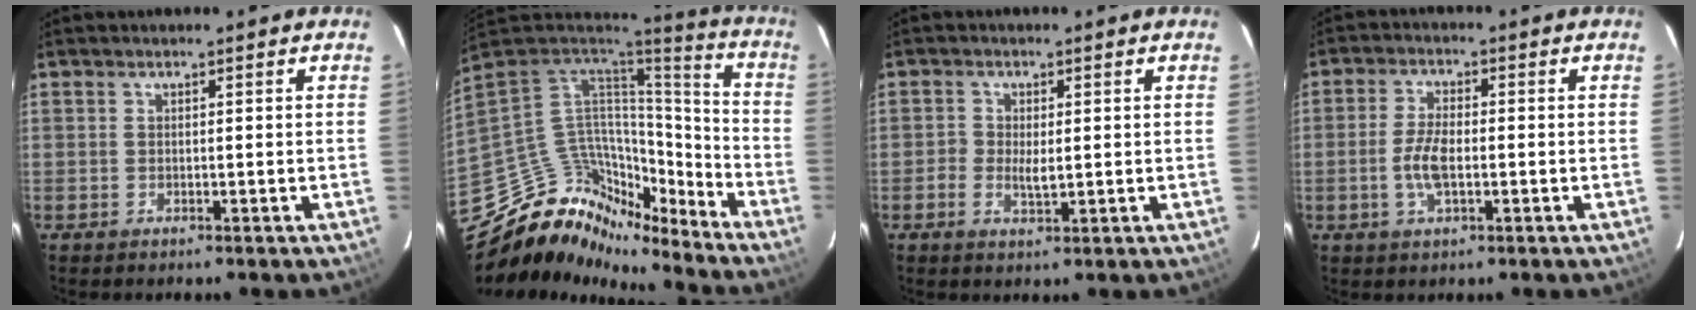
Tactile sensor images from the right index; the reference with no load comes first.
{"total": 18.5, "force": [-16.3, 7.4, 5.0], "torque": [-0.097, 0.030, -0.281]}
{"total": 2.7, "force": [-0.4, 1.6, 2.2], "torque": [-0.051, -0.002, -0.011]}
{"total": 5.7, "force": [-1.3, 2.3, 5.0], "torque": [-0.106, 0.002, -0.025]}